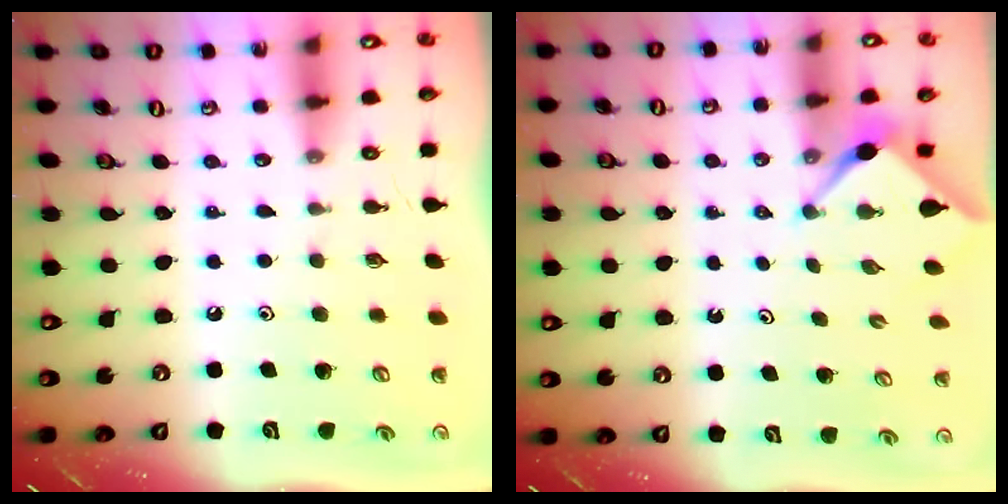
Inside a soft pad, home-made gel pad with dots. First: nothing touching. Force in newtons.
{"total": 2.9, "press": 2.9, "slide": 0.3}